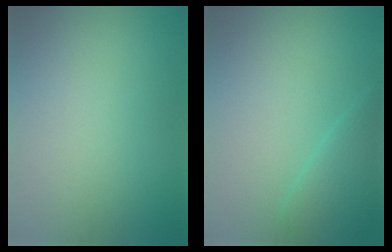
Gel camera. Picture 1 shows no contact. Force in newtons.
{"total": 2.8, "press": 2.8, "slide": 0.2}